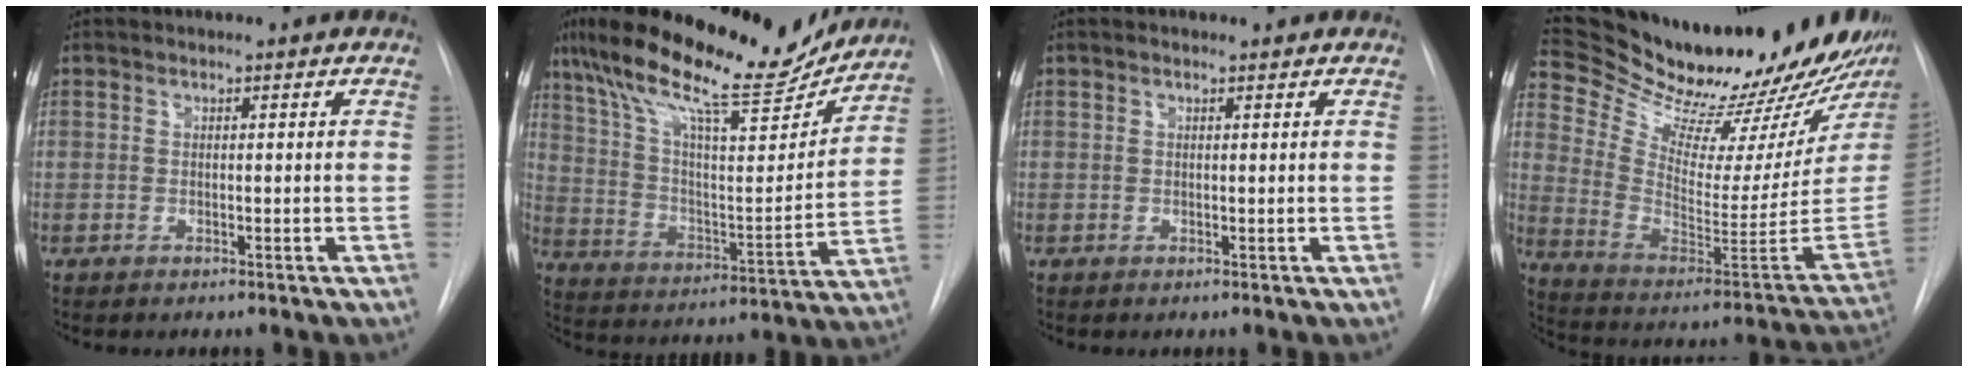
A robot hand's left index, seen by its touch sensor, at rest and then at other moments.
{"total": 22.9, "force": [18.8, 4.5, 12.2], "torque": [-0.217, 0.006, 0.296]}
{"total": 1.0, "force": [0.9, 0.1, 0.4], "torque": [-0.010, 0.013, 0.016]}
{"total": 30.7, "force": [26.9, 5.1, 13.8], "torque": [-0.225, -0.111, 0.373]}